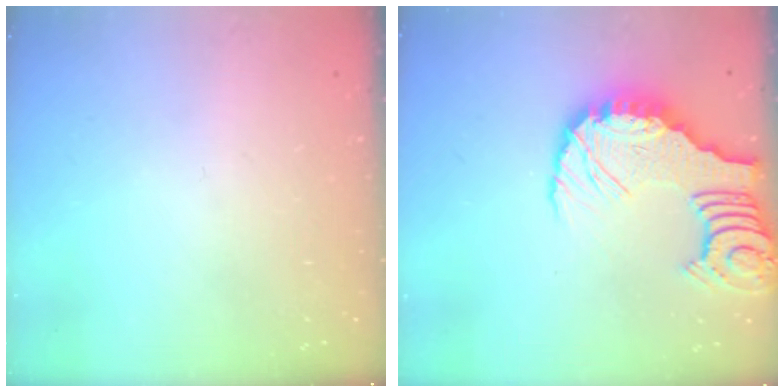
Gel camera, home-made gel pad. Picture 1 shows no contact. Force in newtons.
{"total": 12.8, "press": 12.7, "slide": 1.5}